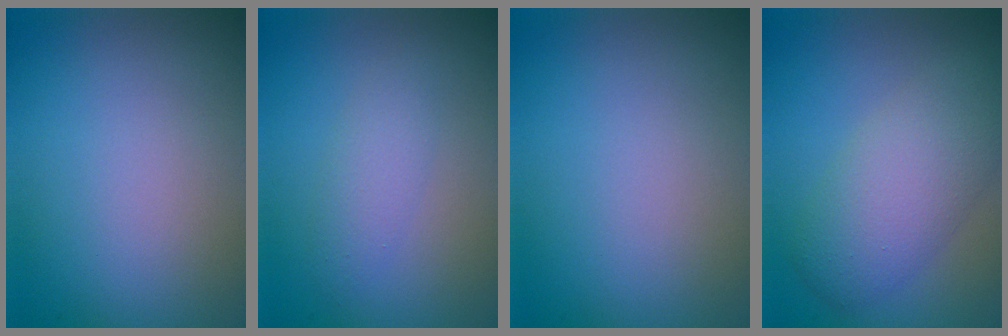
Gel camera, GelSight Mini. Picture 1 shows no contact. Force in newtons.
{"total": 2.0, "press": 2.0, "slide": 0.1}
{"total": 0.0}
{"total": 5.3, "press": 5.3, "slide": 0.3}